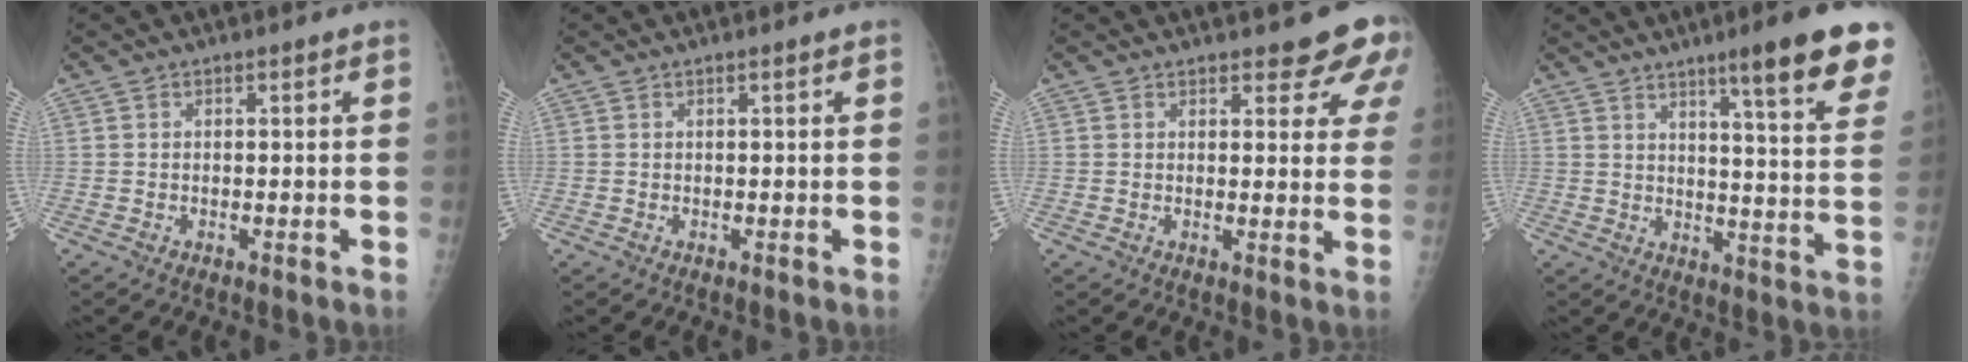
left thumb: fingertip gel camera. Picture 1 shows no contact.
{"total": 0.0}
{"total": 8.3, "force": [6.3, 3.0, 4.6], "torque": [-0.020, -0.029, 0.064]}
{"total": 16.5, "force": [10.8, 1.4, 12.5], "torque": [-0.141, -0.059, 0.137]}